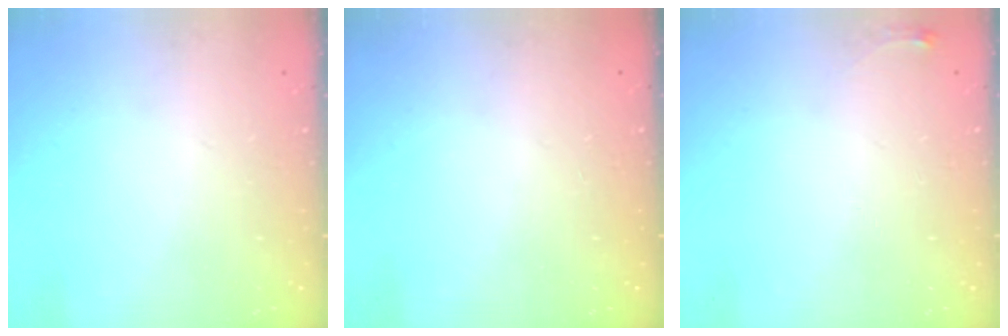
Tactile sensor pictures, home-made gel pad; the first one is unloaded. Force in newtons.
{"total": 0.0}
{"total": 3.6, "press": 3.6, "slide": 0.5}